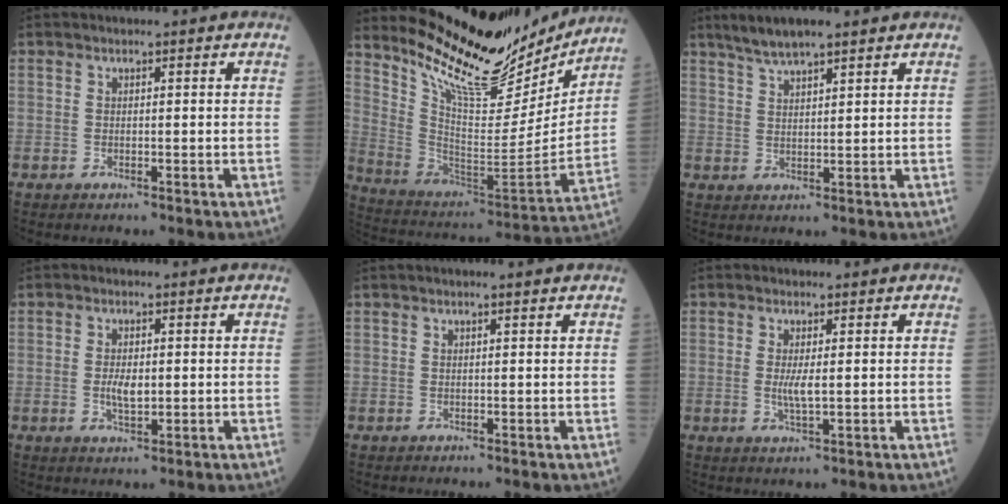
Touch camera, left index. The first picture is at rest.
{"total": 20.4, "force": [18.2, 5.2, 7.6], "torque": [-0.133, -0.042, 0.285]}
{"total": 5.5, "force": [4.4, 0.6, 3.3], "torque": [-0.070, 0.017, 0.083]}
{"total": 3.2, "force": [-0.2, 1.4, 2.9], "torque": [-0.060, -0.002, -0.001]}
{"total": 1.1, "force": [0.9, -0.1, 0.6], "torque": [-0.012, 0.008, 0.016]}
{"total": 2.6, "force": [0.1, 0.5, 2.6], "torque": [-0.057, -0.005, 0.004]}